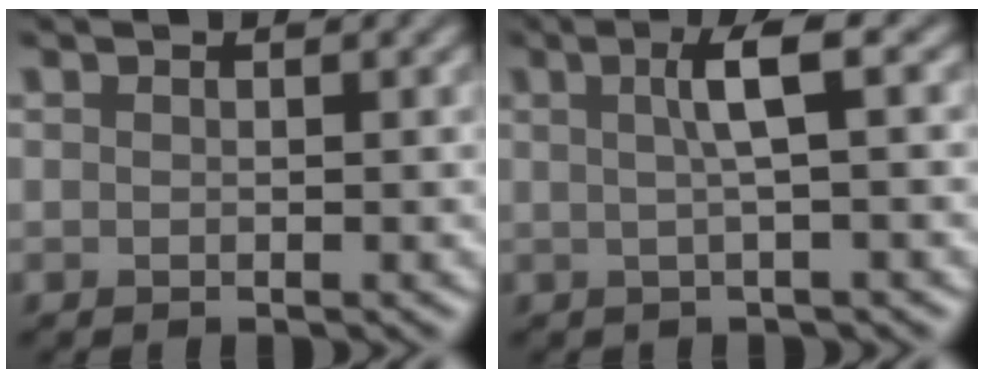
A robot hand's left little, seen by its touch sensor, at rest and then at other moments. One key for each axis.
{"total": 3.3, "fx": 0.6, "fy": 0.5, "fz": 3.2, "tx": -0.053, "ty": 0.012, "tz": 0.005}